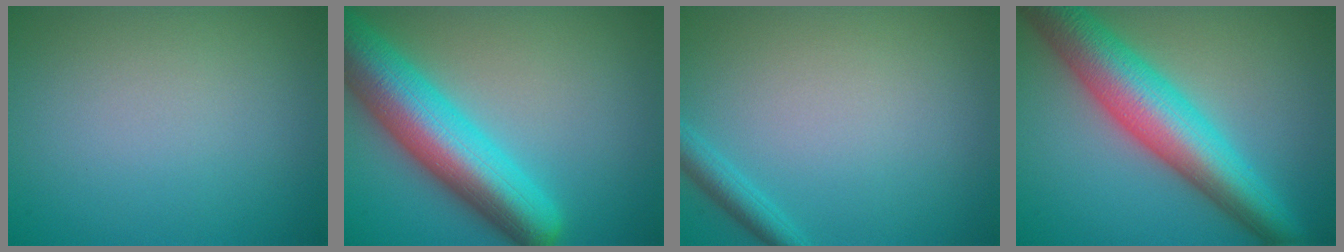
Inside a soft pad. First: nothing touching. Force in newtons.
{"total": 10.2, "press": 10.2, "slide": 0.4}
{"total": 1.9, "press": 1.9, "slide": 0.1}
{"total": 9.2, "press": 9.2, "slide": 0.1}